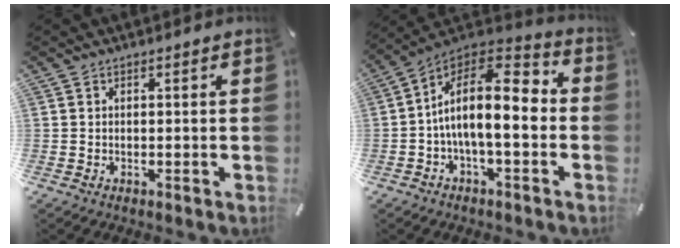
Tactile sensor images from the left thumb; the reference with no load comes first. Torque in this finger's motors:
{"motor_torque": [1.71, 3.30, 1.36, -0.68, 0.72]}